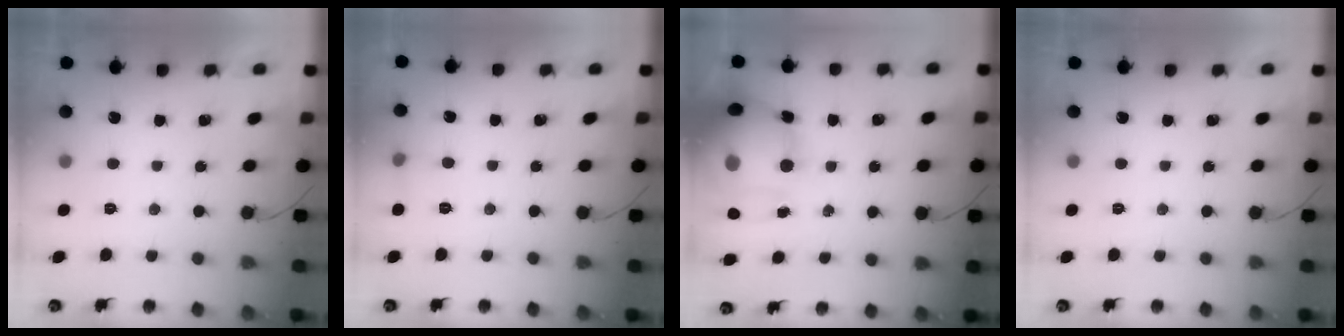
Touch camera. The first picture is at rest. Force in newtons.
{"total": 4.1, "press": 3.9, "slide": 1.4}
{"total": 20.8, "press": 20.4, "slide": 4.1}
{"total": 0.0}